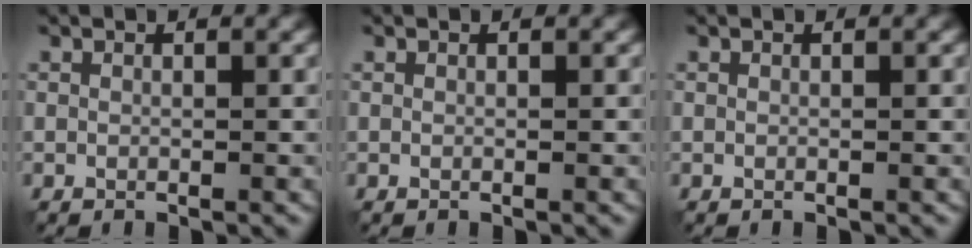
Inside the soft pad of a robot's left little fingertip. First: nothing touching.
{"total": 0.0}
{"total": 0.0}